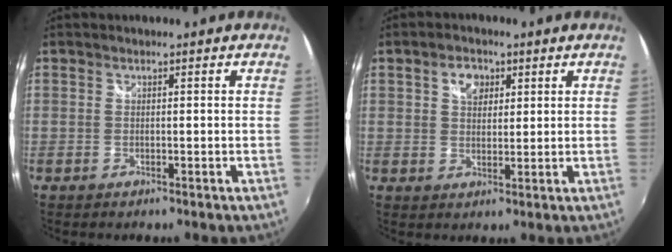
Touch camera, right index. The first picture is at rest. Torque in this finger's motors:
{"motor_torque": [0.06, 0.04, 0.05, 0.04]}